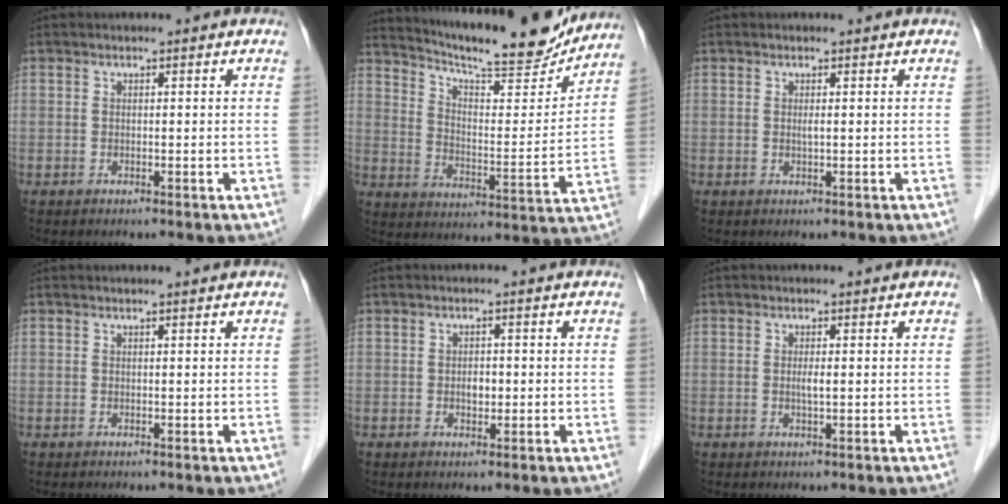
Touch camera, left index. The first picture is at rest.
{"total": 19.0, "force": [17.4, 2.1, 7.3], "torque": [-0.120, -0.030, 0.245]}
{"total": 0.7, "force": [-0.2, 0.0, 0.6], "torque": [-0.015, -0.004, -0.006]}
{"total": 0.6, "force": [0.5, -0.2, 0.3], "torque": [-0.008, 0.001, 0.008]}
{"total": 1.7, "force": [-0.5, 1.0, 1.2], "torque": [-0.020, -0.003, -0.009]}
{"total": 1.2, "force": [-0.2, 0.0, 1.2], "torque": [-0.027, -0.005, -0.005]}